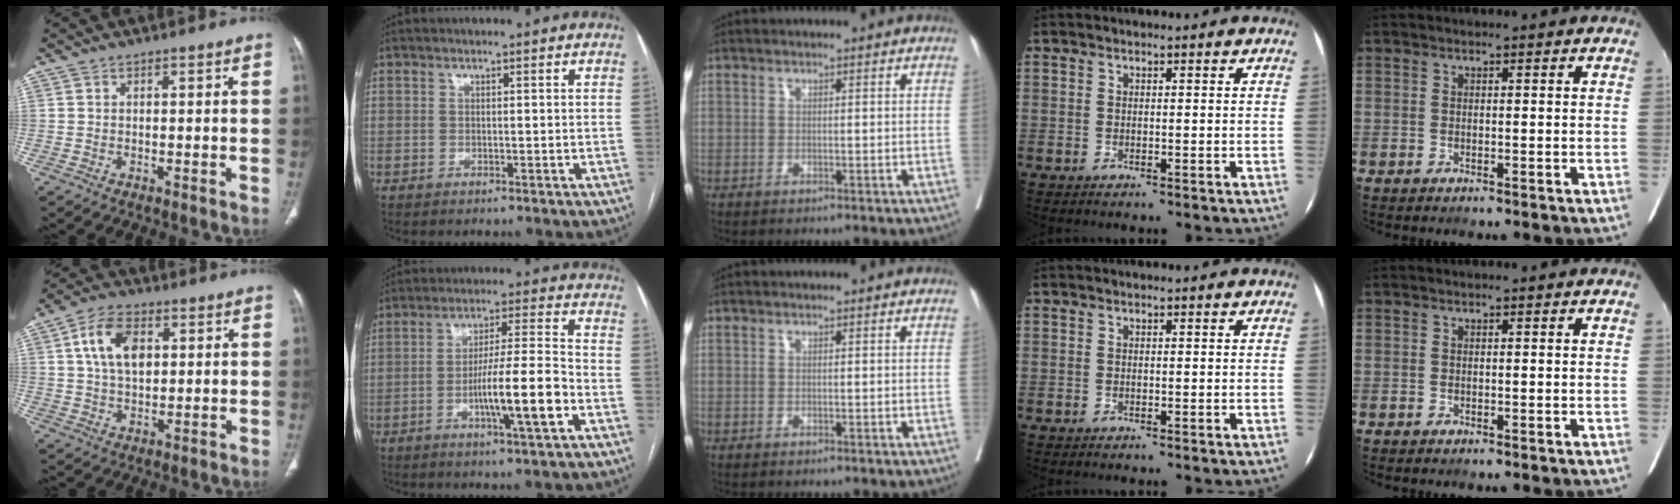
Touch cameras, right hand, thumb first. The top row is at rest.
{"thumb": {"total": 9.8, "force": [2.6, 6.0, 7.3], "torque": [-0.121, 0.001, 0.045]}, "index": {"total": 10.3, "force": [-3.7, -0.2, 9.6], "torque": [-0.164, 0.000, -0.063]}}